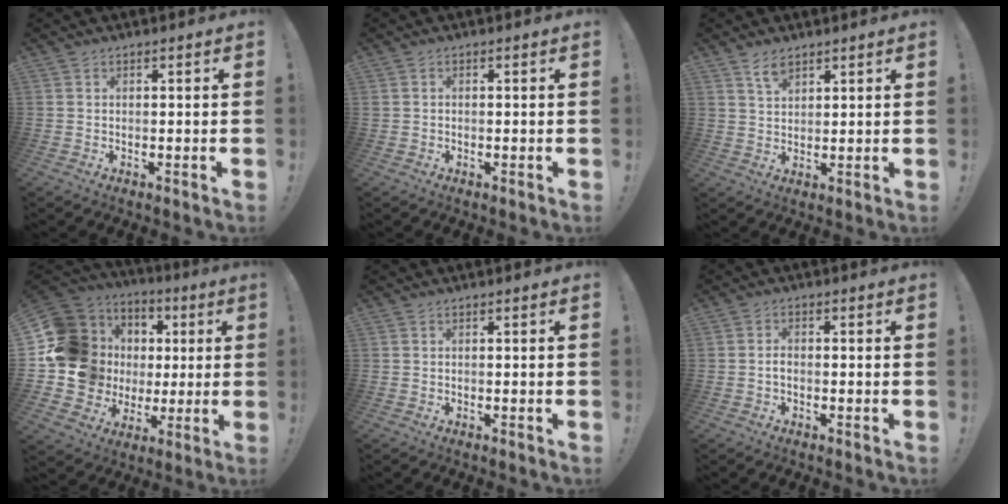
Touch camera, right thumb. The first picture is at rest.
{"total": 0.8, "force": [-0.5, 0.6, 0.3], "torque": [-0.011, 0.005, -0.007]}
{"total": 4.1, "force": [3.0, 1.9, 2.0], "torque": [-0.029, -0.017, 0.054]}
{"total": 17.8, "force": [2.6, 16.0, 7.4], "torque": [-0.123, -0.009, 0.092]}
{"total": 0.0}
{"total": 1.8, "force": [-0.9, 0.8, 1.3], "torque": [-0.029, 0.007, -0.015]}